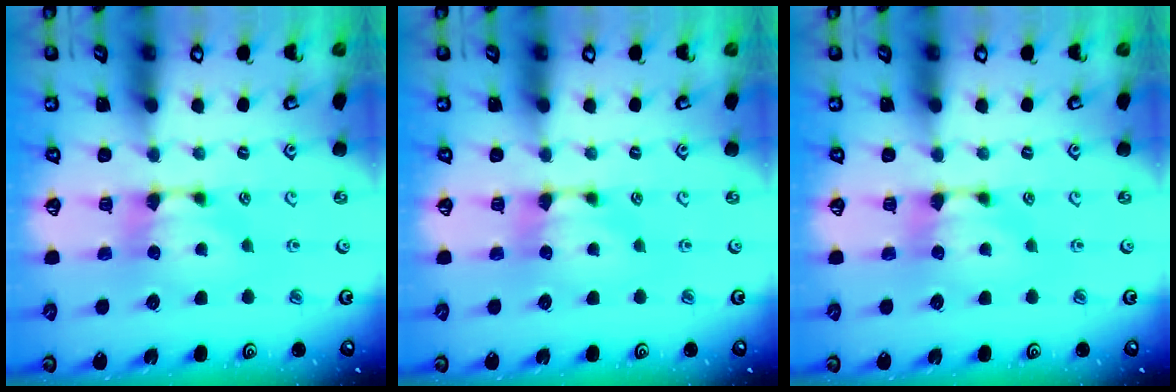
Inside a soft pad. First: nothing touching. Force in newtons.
{"total": 0.0}
{"total": 0.0}